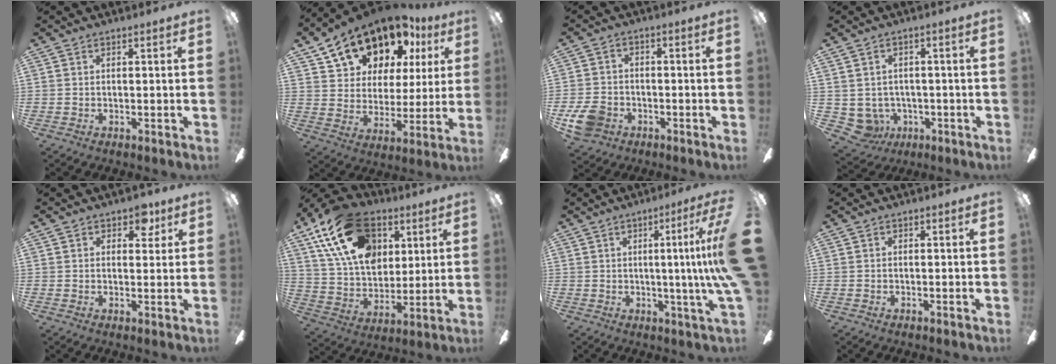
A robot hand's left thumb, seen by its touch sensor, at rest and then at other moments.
{"total": 16.7, "force": [12.5, 9.6, 5.5], "torque": [-0.115, -0.077, 0.231]}
{"total": 8.2, "force": [-4.0, 6.0, 3.9], "torque": [-0.095, 0.027, -0.075]}
{"total": 4.8, "force": [-0.3, 4.7, 1.3], "torque": [-0.058, -0.003, -0.004]}
{"total": 4.5, "force": [2.6, 2.8, 2.4], "torque": [-0.012, -0.006, 0.039]}
{"total": 22.8, "force": [10.5, 14.8, 13.8], "torque": [-0.251, -0.025, 0.190]}
{"total": 10.5, "force": [1.6, -0.6, 10.3], "torque": [-0.160, -0.014, 0.021]}
{"total": 0.0}